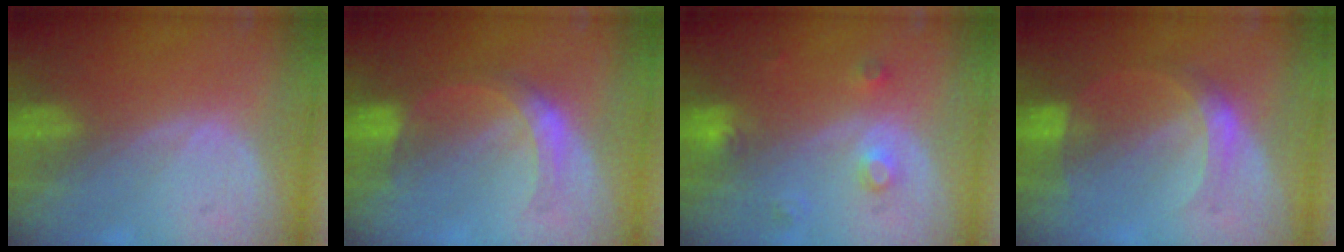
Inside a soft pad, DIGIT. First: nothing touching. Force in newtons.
{"total": 5.4, "press": 5.0, "slide": 2.2}
{"total": 3.4, "press": 3.0, "slide": 1.6}
{"total": 5.2, "press": 4.8, "slide": 1.9}